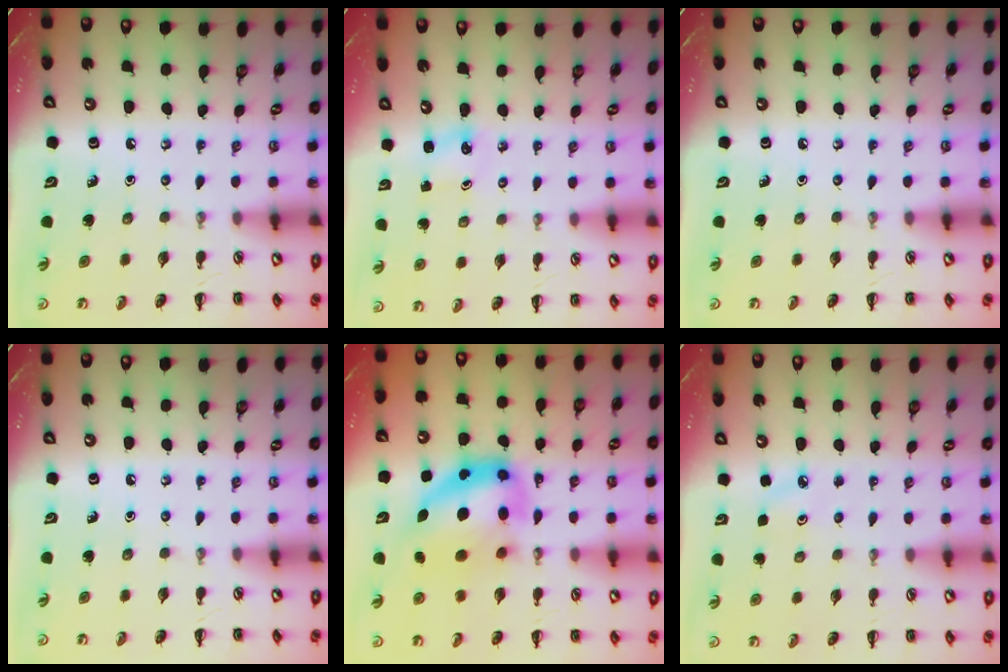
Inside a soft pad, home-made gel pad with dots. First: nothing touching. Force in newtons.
{"total": 1.4, "press": 1.3, "slide": 0.2}
{"total": 0.0}
{"total": 0.0}
{"total": 14.3, "press": 13.9, "slide": 3.6}
{"total": 5.2, "press": 5.0, "slide": 1.5}